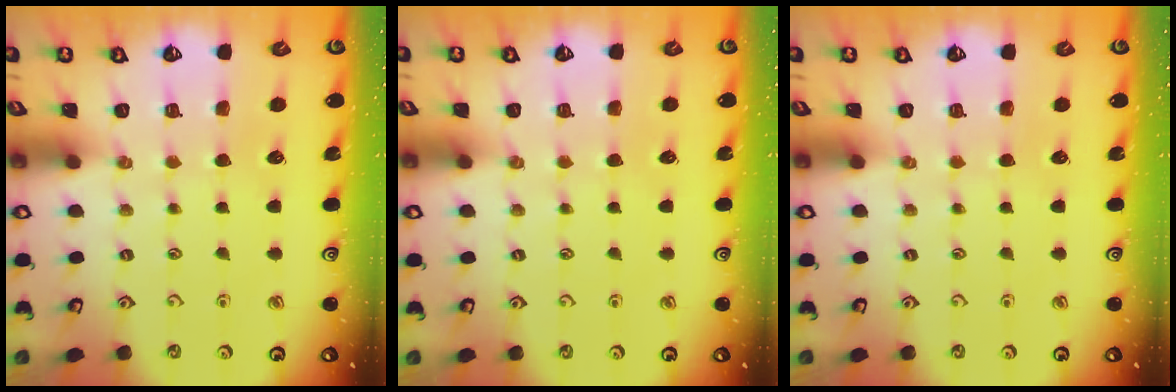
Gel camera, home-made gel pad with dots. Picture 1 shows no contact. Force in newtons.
{"total": 0.0}
{"total": 0.0}